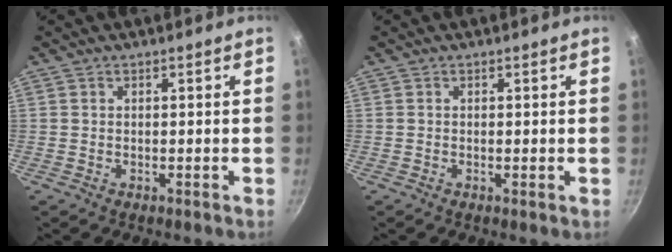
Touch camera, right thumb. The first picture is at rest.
{"total": 0.0}